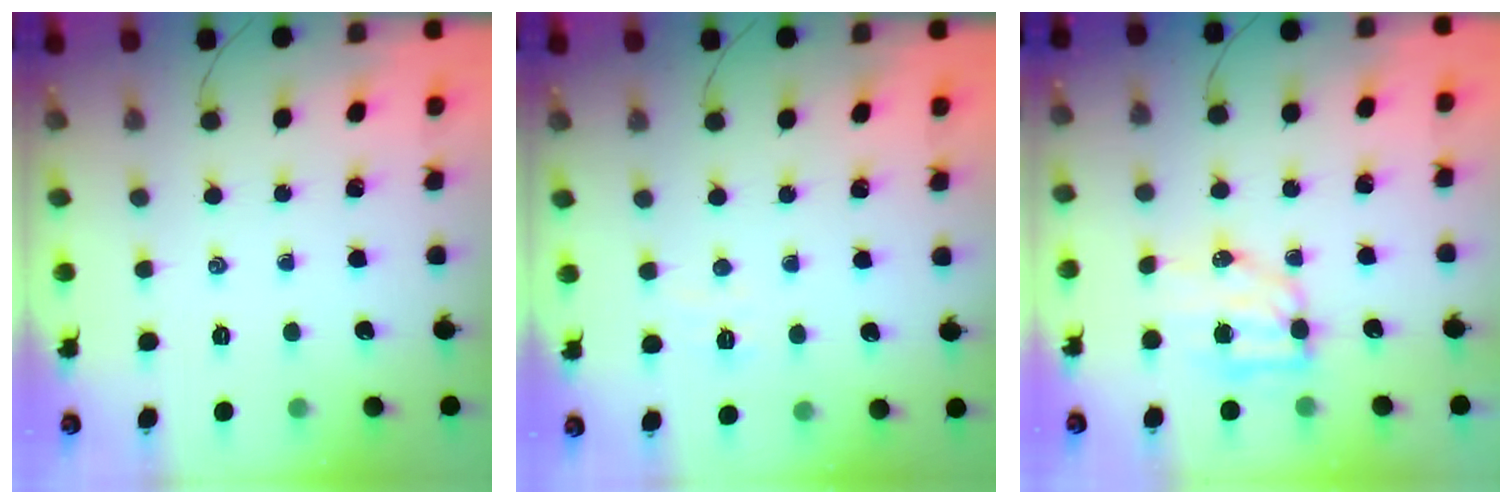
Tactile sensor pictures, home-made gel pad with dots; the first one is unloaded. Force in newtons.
{"total": 3.1, "press": 2.9, "slide": 1.0}
{"total": 7.3, "press": 7.1, "slide": 1.4}